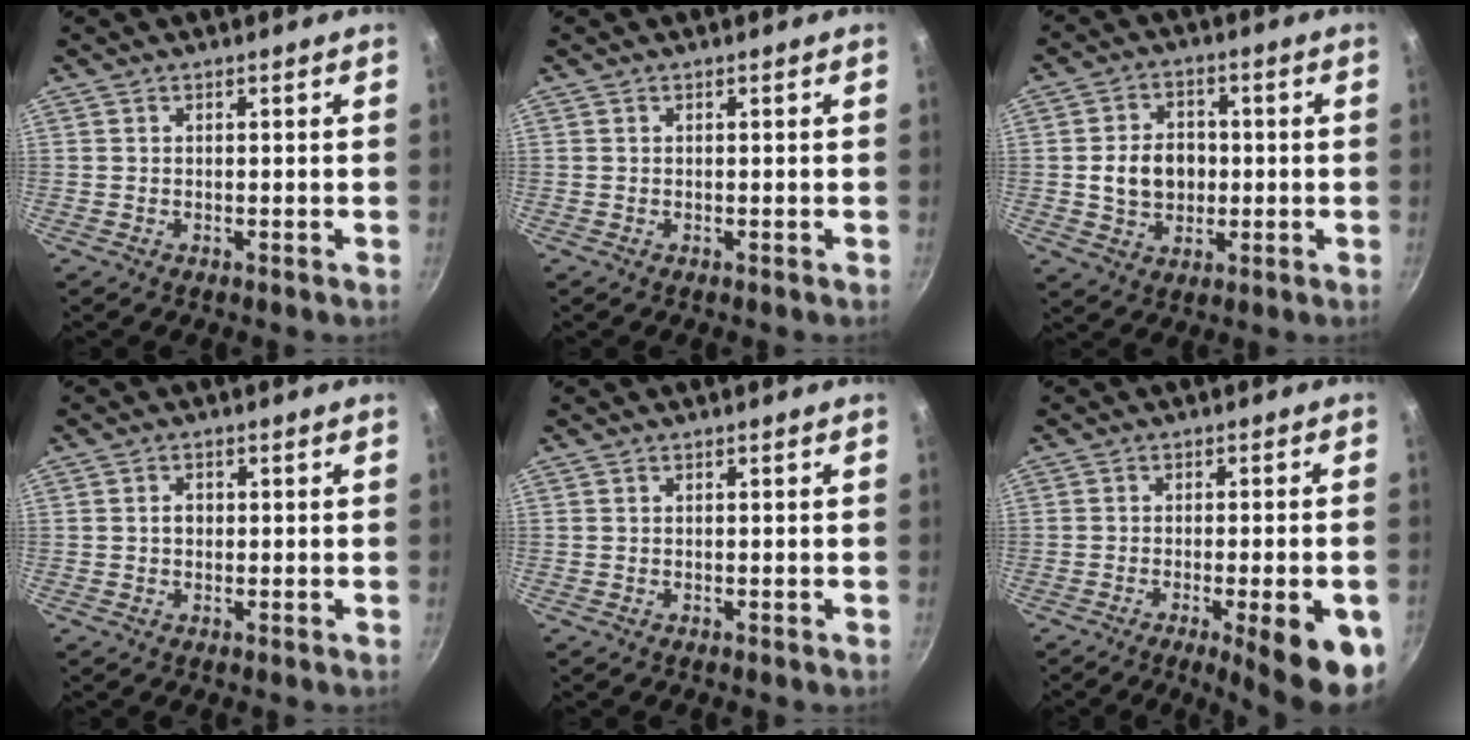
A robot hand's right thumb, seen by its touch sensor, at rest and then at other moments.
{"total": 0.0}
{"total": 9.0, "force": [-0.2, 7.1, 5.6], "torque": [-0.068, 0.010, -0.004]}
{"total": 1.8, "force": [0.1, 1.4, 1.1], "torque": [-0.011, 0.006, 0.000]}
{"total": 0.0}
{"total": 12.7, "force": [-4.9, 2.9, 11.4], "torque": [-0.128, 0.011, -0.062]}